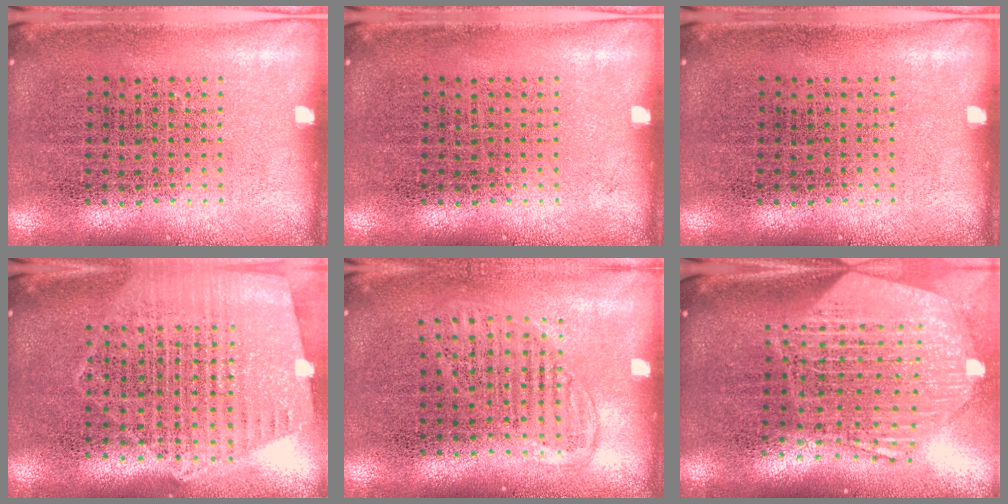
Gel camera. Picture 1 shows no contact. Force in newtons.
{"total": 0.0}
{"total": 0.0}
{"total": 1.2, "press": 1.2, "slide": 0.3}
{"total": 1.3, "press": 1.2, "slide": 0.6}
{"total": 3.0, "press": 2.4, "slide": 1.8}